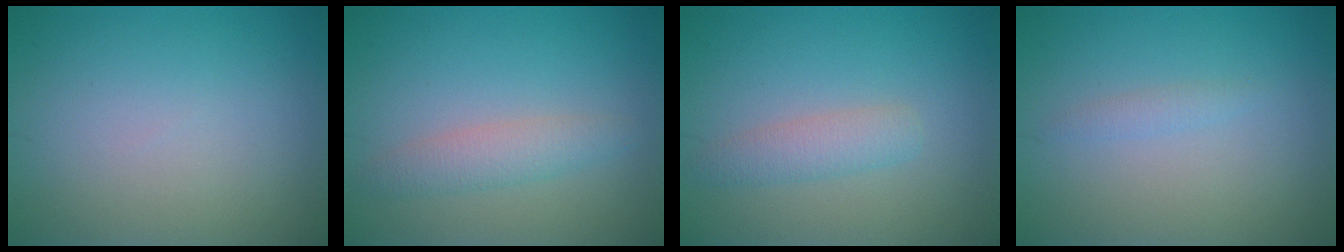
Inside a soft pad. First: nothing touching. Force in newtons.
{"total": 2.4, "press": 2.4, "slide": 0.0}
{"total": 2.2, "press": 2.2, "slide": 0.1}
{"total": 0.9, "press": 0.9, "slide": 0.0}